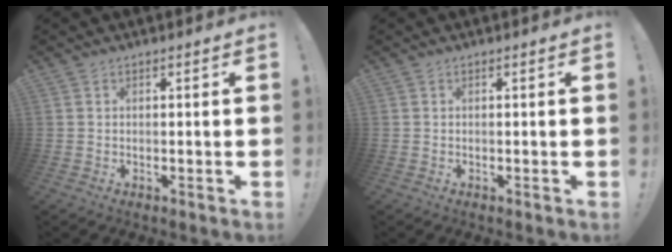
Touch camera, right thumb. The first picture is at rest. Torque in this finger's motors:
{"motor_torque": [0.00, 0.00, 0.00, 0.00, 0.03]}